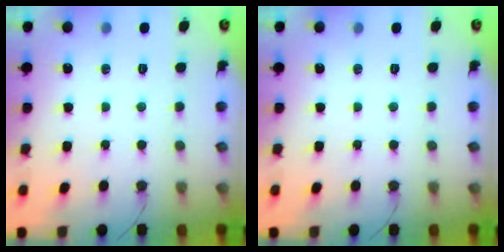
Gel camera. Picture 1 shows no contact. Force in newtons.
{"total": 0.0}